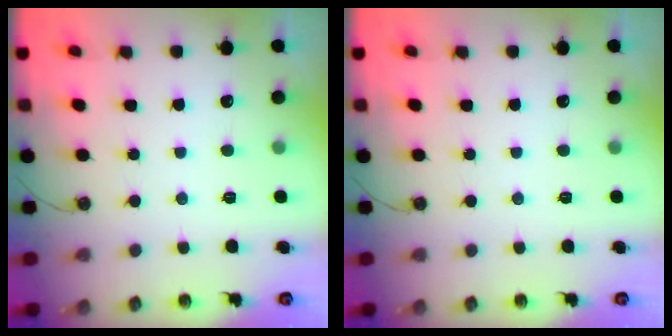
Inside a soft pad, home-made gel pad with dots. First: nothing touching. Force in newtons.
{"total": 0.0}